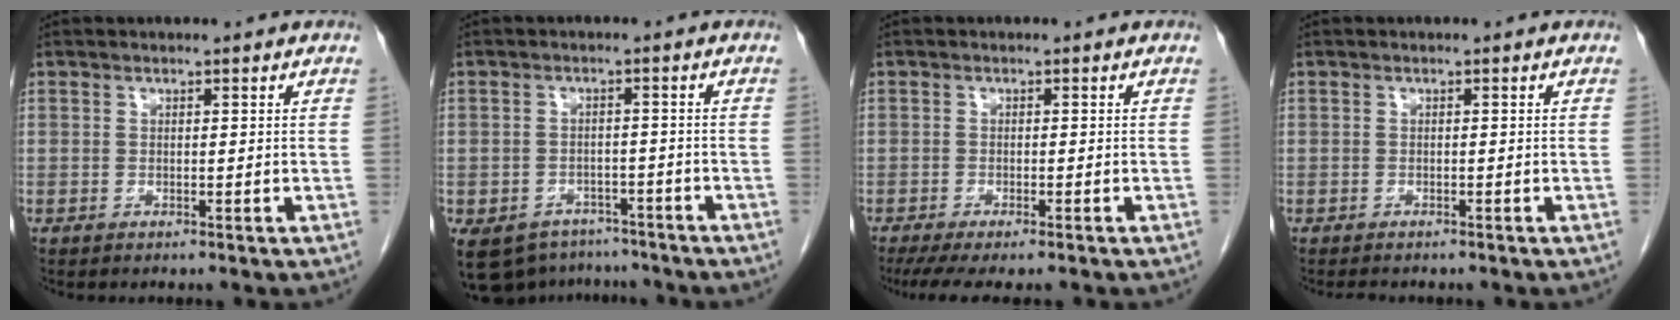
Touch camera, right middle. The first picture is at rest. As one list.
[{"total": 11.2, "force": [-8.4, 6.9, 2.8], "torque": [-0.068, 0.003, -0.109]}, {"total": 7.3, "force": [-5.8, 1.2, 4.3], "torque": [-0.062, -0.015, -0.089]}, {"total": 2.0, "force": [-1.7, 0.6, 0.8], "torque": [-0.017, -0.007, -0.017]}]